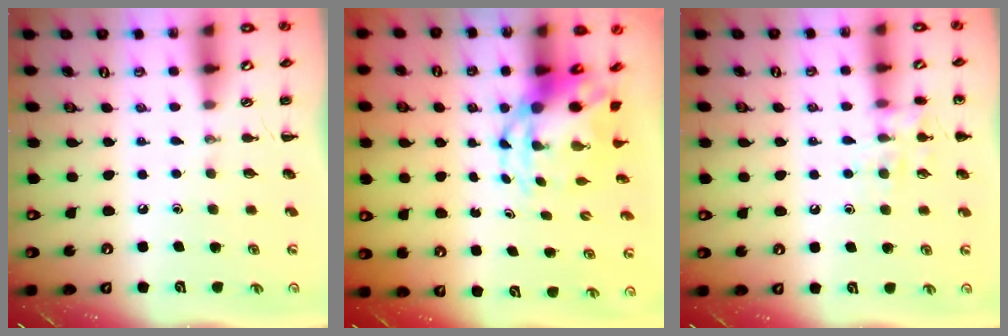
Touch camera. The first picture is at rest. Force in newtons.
{"total": 6.0, "press": 5.8, "slide": 1.6}
{"total": 9.9, "press": 9.9, "slide": 1.2}